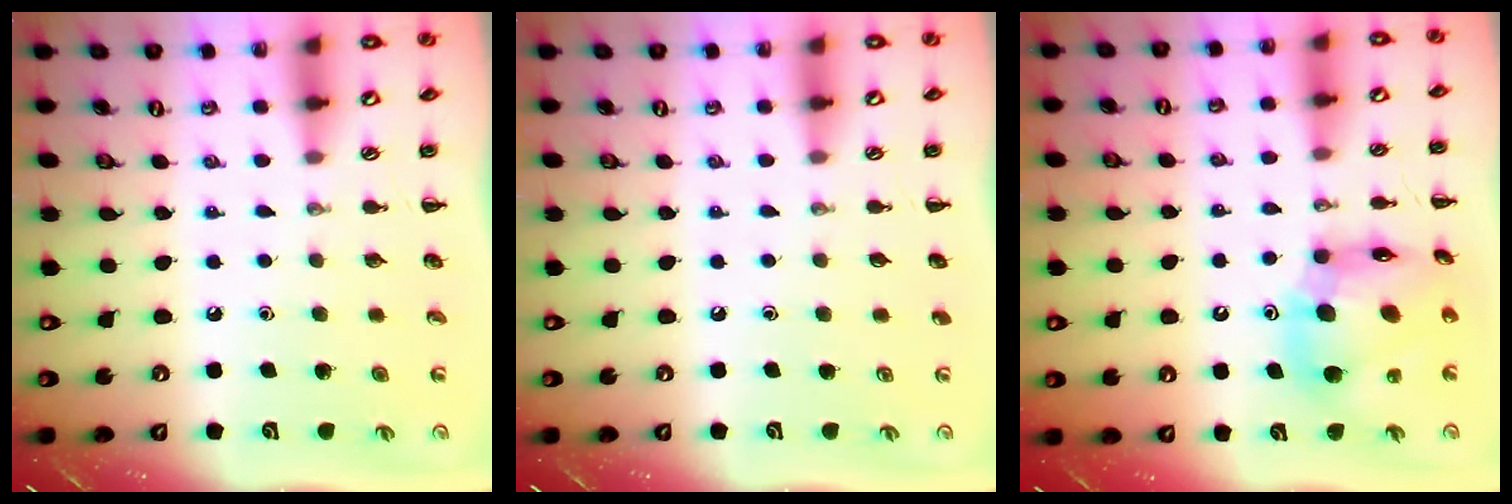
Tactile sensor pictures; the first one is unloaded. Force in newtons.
{"total": 0.0}
{"total": 12.5, "press": 12.0, "slide": 3.7}